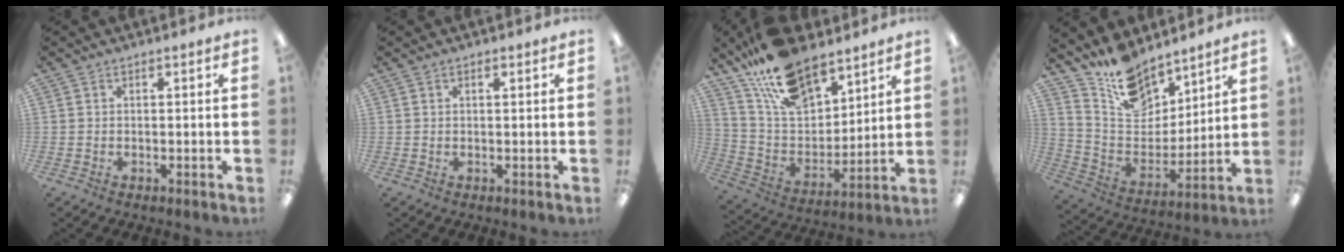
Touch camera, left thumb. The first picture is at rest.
{"total": 0.6, "force": [0.5, 0.2, 0.3], "torque": [-0.008, 0.002, 0.009]}
{"total": 18.4, "force": [13.7, 8.5, 8.9], "torque": [-0.177, -0.068, 0.249]}
{"total": 14.7, "force": [12.3, 7.2, 3.7], "torque": [-0.084, -0.095, 0.233]}